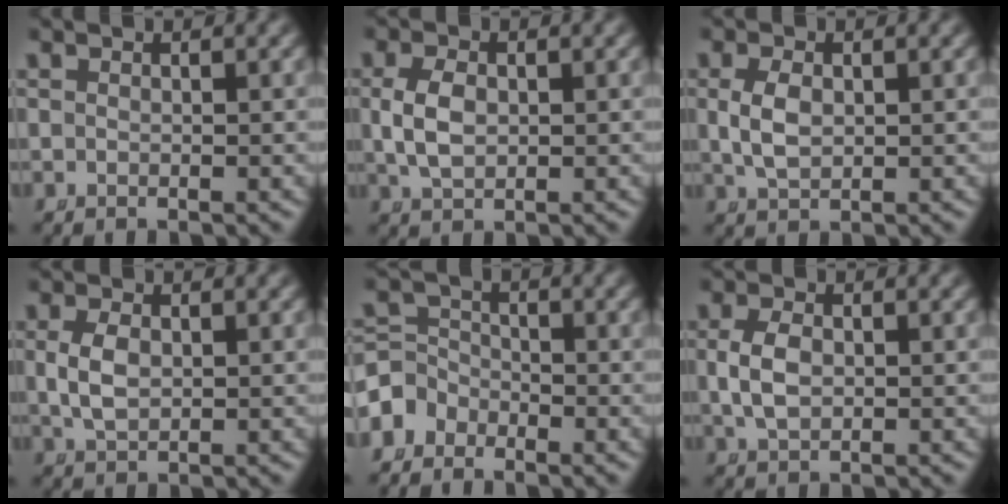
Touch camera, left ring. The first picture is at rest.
{"total": 3.2, "force": [0.0, 2.2, 2.3], "torque": [-0.060, -0.009, 0.012]}
{"total": 2.7, "force": [0.1, 1.8, 2.0], "torque": [-0.055, -0.011, 0.015]}
{"total": 2.7, "force": [0.1, 1.8, 2.0], "torque": [-0.054, -0.010, 0.014]}
{"total": 5.0, "force": [-2.1, 4.3, 1.4], "torque": [-0.038, -0.021, -0.032]}
{"total": 2.8, "force": [-0.1, 1.9, 2.1], "torque": [-0.055, -0.008, 0.009]}